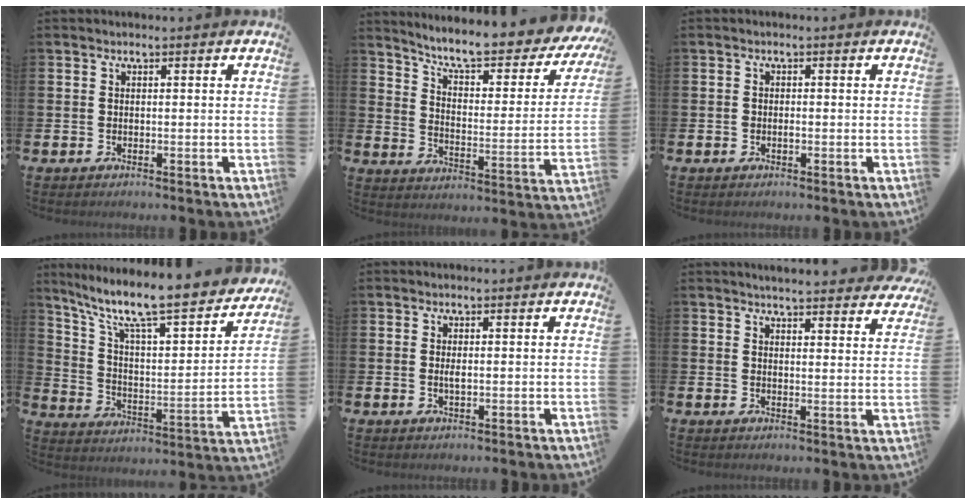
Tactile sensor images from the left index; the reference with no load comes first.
{"total": 7.7, "force": [6.8, 1.3, 3.4], "torque": [-0.084, -0.054, 0.107]}
{"total": 0.8, "force": [-0.3, 0.5, 0.5], "torque": [-0.009, 0.001, -0.007]}
{"total": 11.0, "force": [9.3, 2.0, 5.5], "torque": [-0.131, -0.068, 0.151]}
{"total": 1.0, "force": [0.1, 0.3, 1.0], "torque": [-0.017, 0.001, 0.001]}
{"total": 4.1, "force": [4.1, 0.2, 0.5], "torque": [-0.012, -0.026, 0.071]}